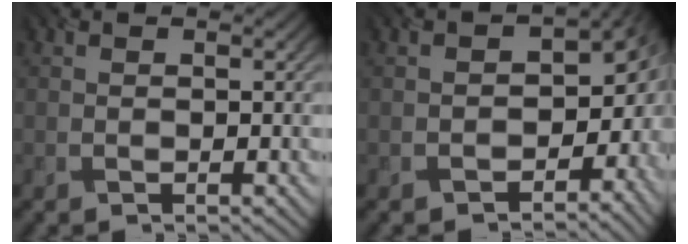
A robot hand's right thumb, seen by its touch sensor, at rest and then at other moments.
{"total": 8.1, "force": [-3.2, 5.8, 4.7], "torque": [-0.037, -0.040, -0.030]}